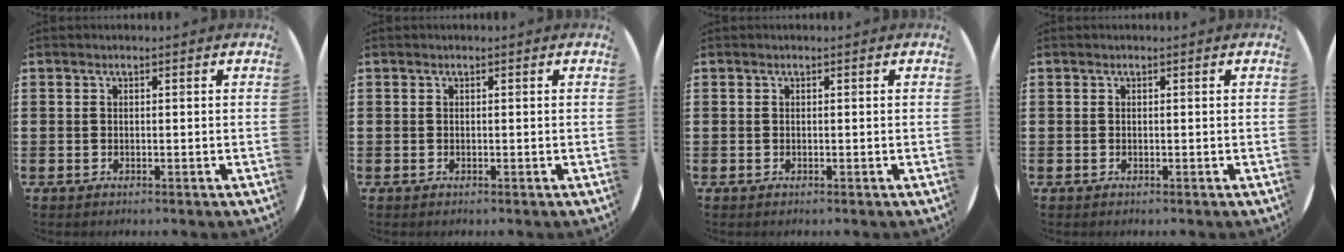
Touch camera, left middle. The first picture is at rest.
{"total": 0.0}
{"total": 0.0}
{"total": 0.0}